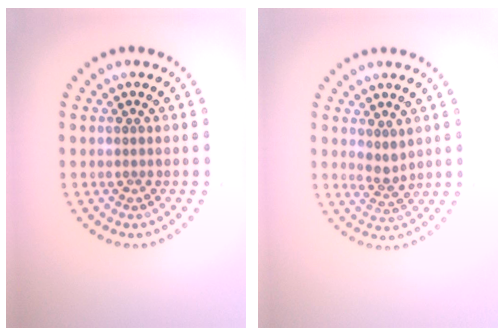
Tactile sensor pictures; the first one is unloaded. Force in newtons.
{"total": 1.7, "press": 1.4, "slide": 1.1}